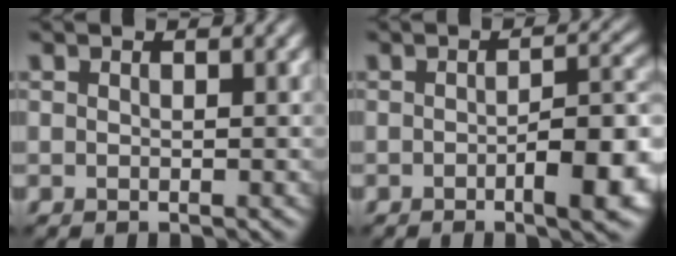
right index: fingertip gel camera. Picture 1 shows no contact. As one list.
[{"total": 6.8, "force": [-2.2, 2.0, 6.1], "torque": [-0.081, 0.002, -0.032]}]